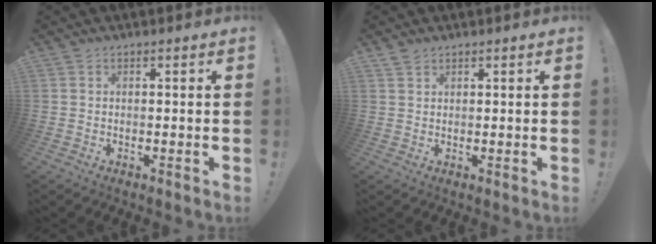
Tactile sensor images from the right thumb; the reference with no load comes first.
{"total": 1.4, "force": [1.3, 0.6, 0.4], "torque": [-0.006, -0.005, 0.024]}